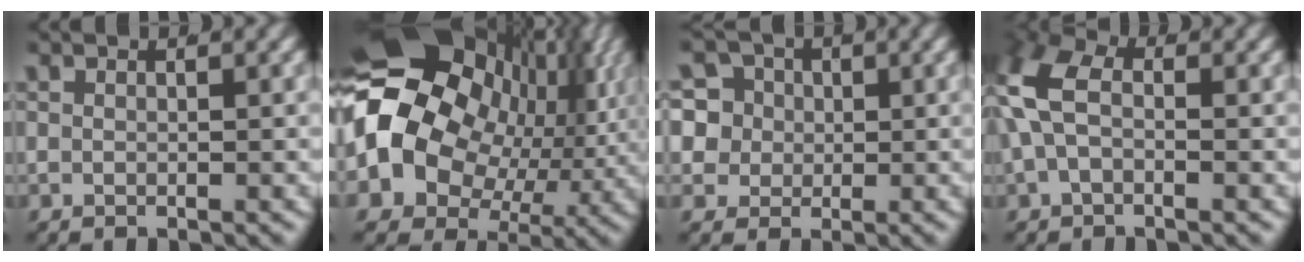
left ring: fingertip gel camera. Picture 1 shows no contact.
{"total": 25.0, "force": [3.6, 19.3, 15.4], "torque": [-0.282, -0.028, 0.045]}
{"total": 9.8, "force": [0.2, 9.1, 3.5], "torque": [-0.105, -0.036, 0.007]}
{"total": 4.9, "force": [0.6, 3.2, 3.6], "torque": [-0.099, 0.001, 0.011]}